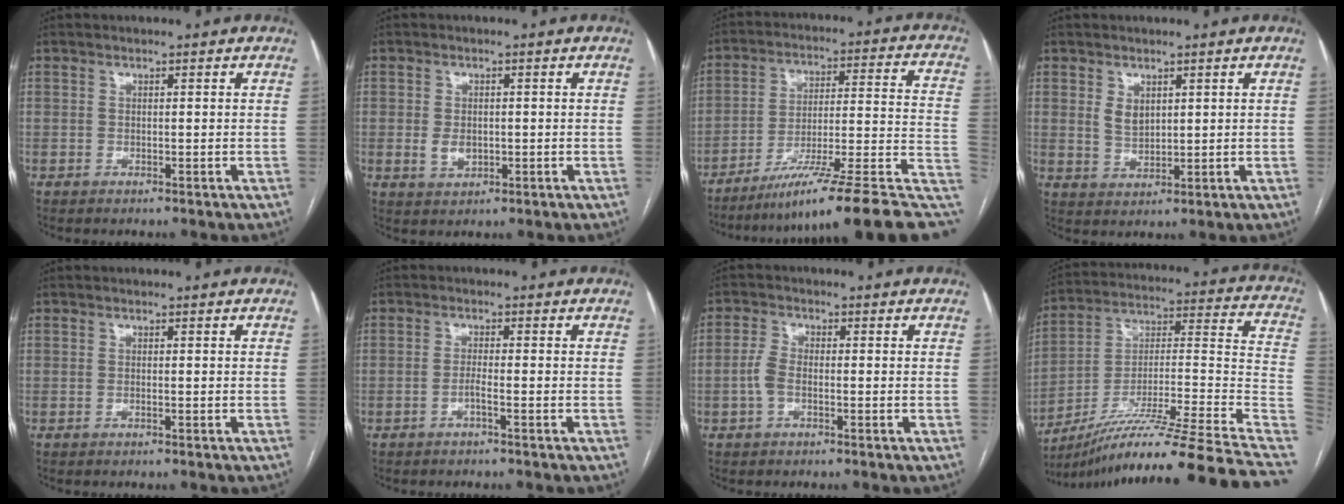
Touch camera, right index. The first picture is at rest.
{"total": 2.9, "force": [-0.3, 2.0, 2.1], "torque": [-0.038, -0.001, 0.002]}
{"total": 21.4, "force": [-14.7, 1.0, 15.6], "torque": [-0.141, 0.030, -0.227]}
{"total": 3.0, "force": [1.3, 1.9, 1.9], "torque": [-0.037, 0.000, 0.032]}
{"total": 0.0}
{"total": 1.8, "force": [-1.0, -0.2, 1.4], "torque": [-0.028, 0.000, -0.022]}
{"total": 3.0, "force": [-0.9, 1.5, 2.4], "torque": [-0.058, 0.007, -0.021]}
{"total": 29.9, "force": [-22.8, -1.9, 19.2], "torque": [-0.194, 0.006, -0.363]}